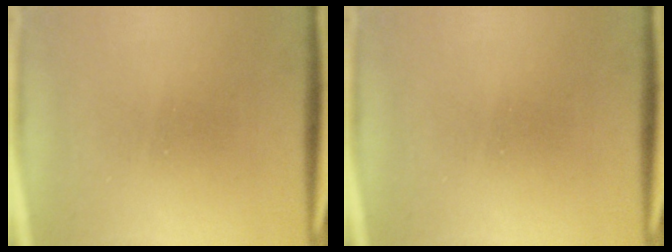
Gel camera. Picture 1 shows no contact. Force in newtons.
{"total": 0.0}